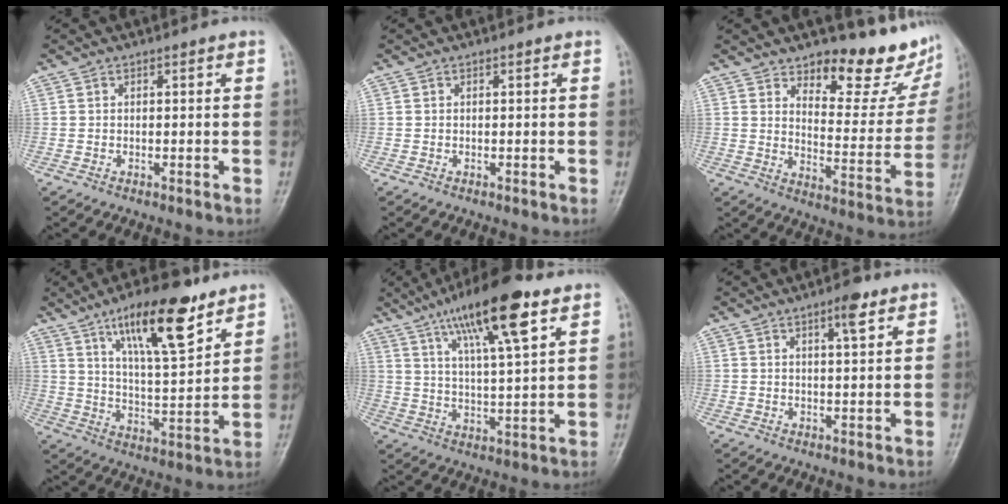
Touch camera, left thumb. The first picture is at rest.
{"total": 0.0}
{"total": 15.2, "force": [11.9, 5.5, 7.7], "torque": [-0.049, -0.105, 0.161]}
{"total": 16.0, "force": [9.8, 4.7, 11.8], "torque": [-0.172, -0.050, 0.167]}
{"total": 16.1, "force": [8.9, 3.4, 12.9], "torque": [-0.212, -0.023, 0.153]}
{"total": 4.1, "force": [2.4, 0.9, 3.2], "torque": [-0.048, -0.012, 0.036]}